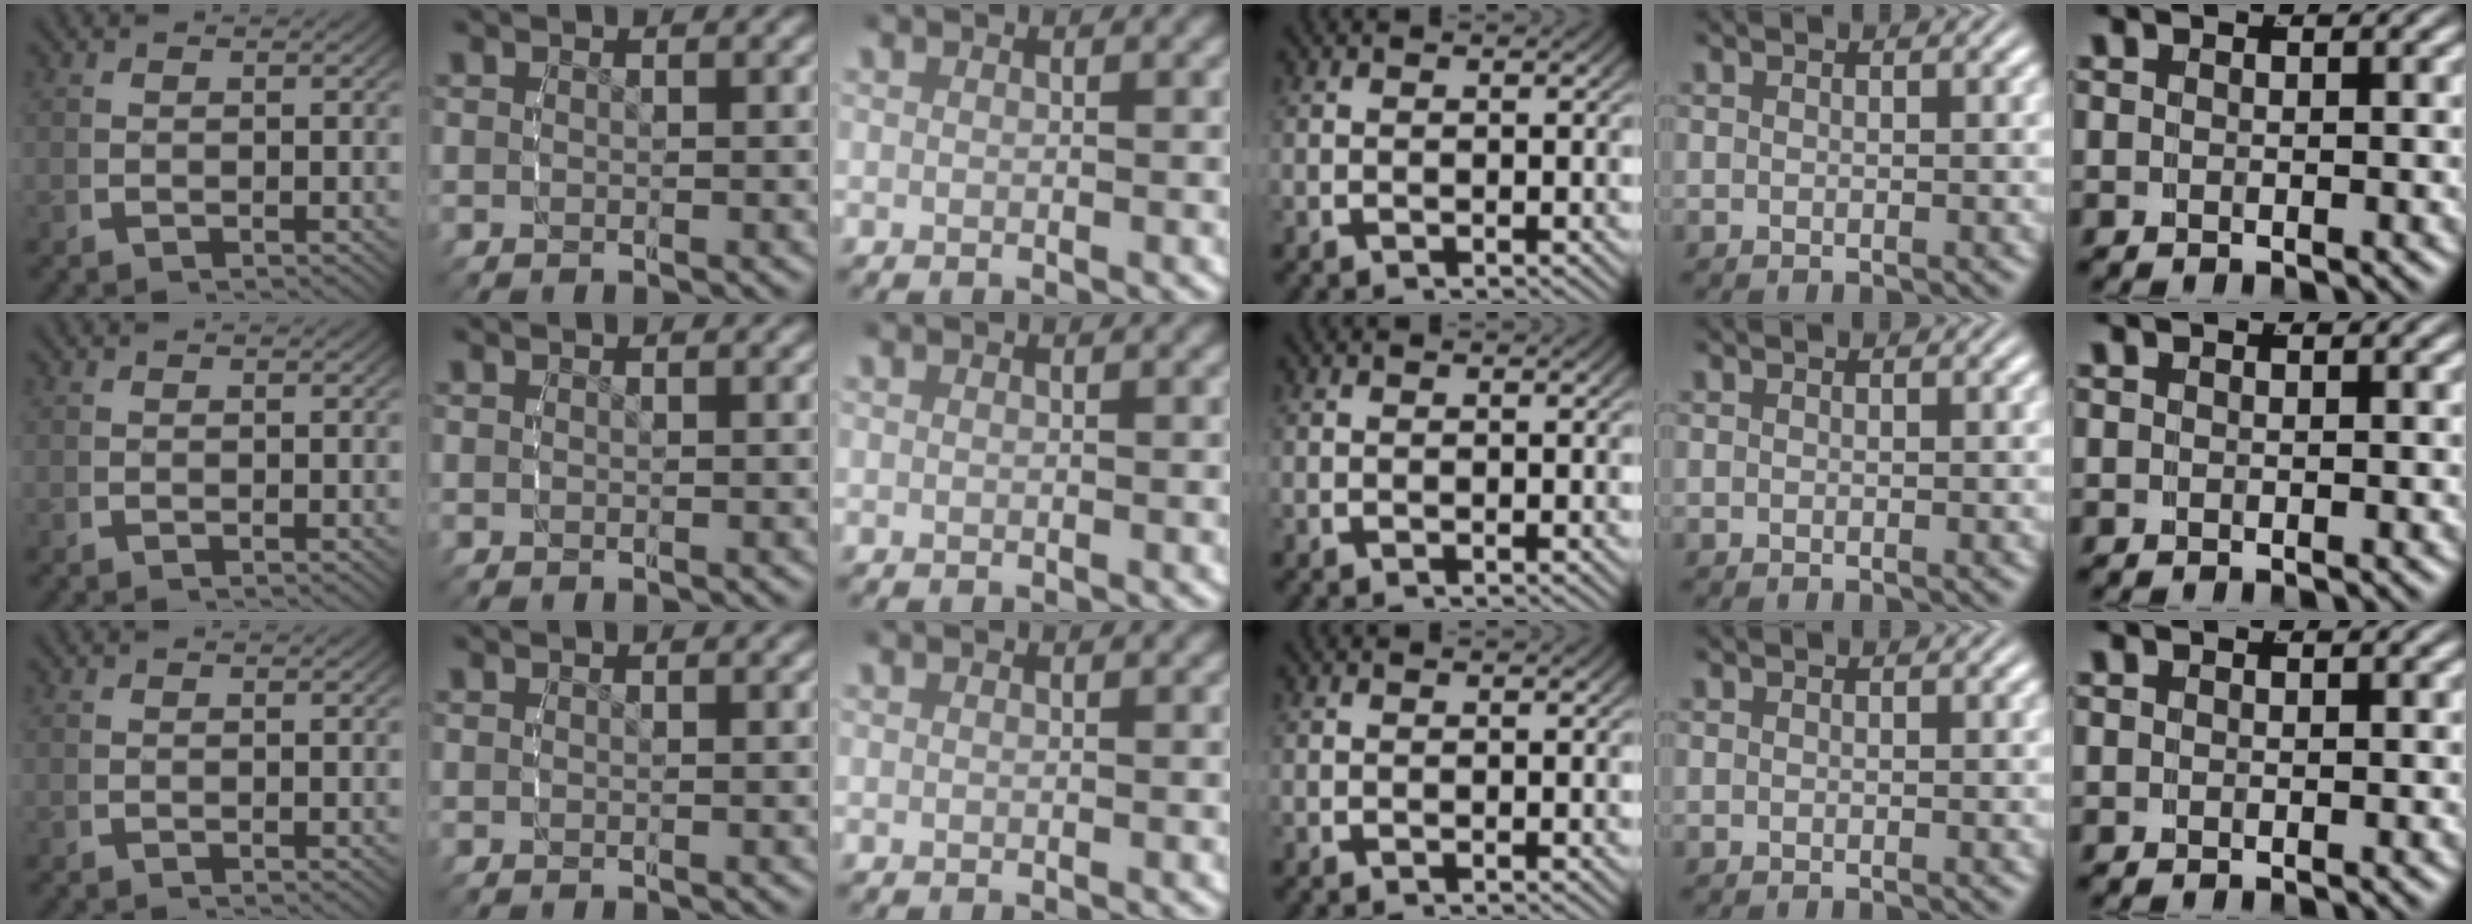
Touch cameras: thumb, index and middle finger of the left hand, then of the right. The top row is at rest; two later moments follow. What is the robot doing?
{"motion": "reach", "object": "router"}